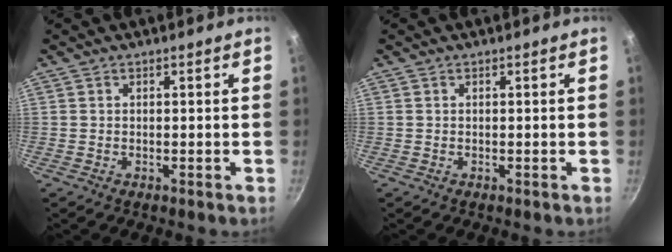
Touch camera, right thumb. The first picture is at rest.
{"total": 0.0}